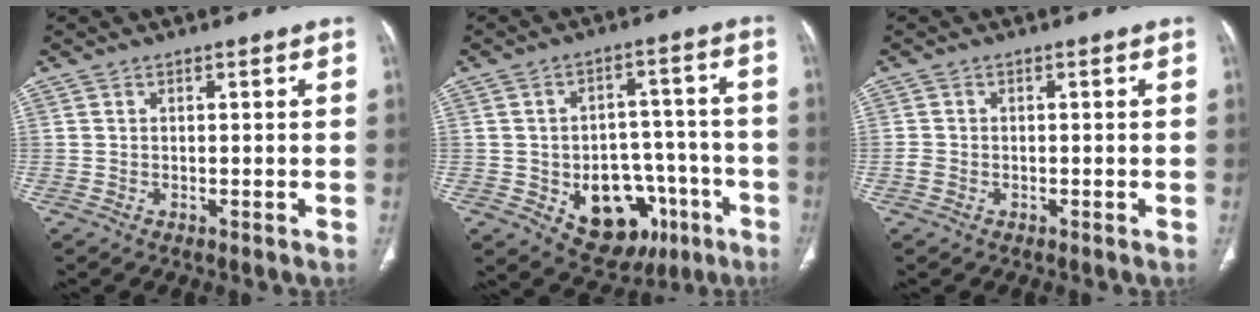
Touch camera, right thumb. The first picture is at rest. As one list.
[{"total": 16.2, "force": [-6.3, 11.2, 9.9], "torque": [-0.095, 0.041, -0.073]}, {"total": 1.5, "force": [-0.5, 1.2, 0.7], "torque": [-0.010, 0.005, -0.013]}]